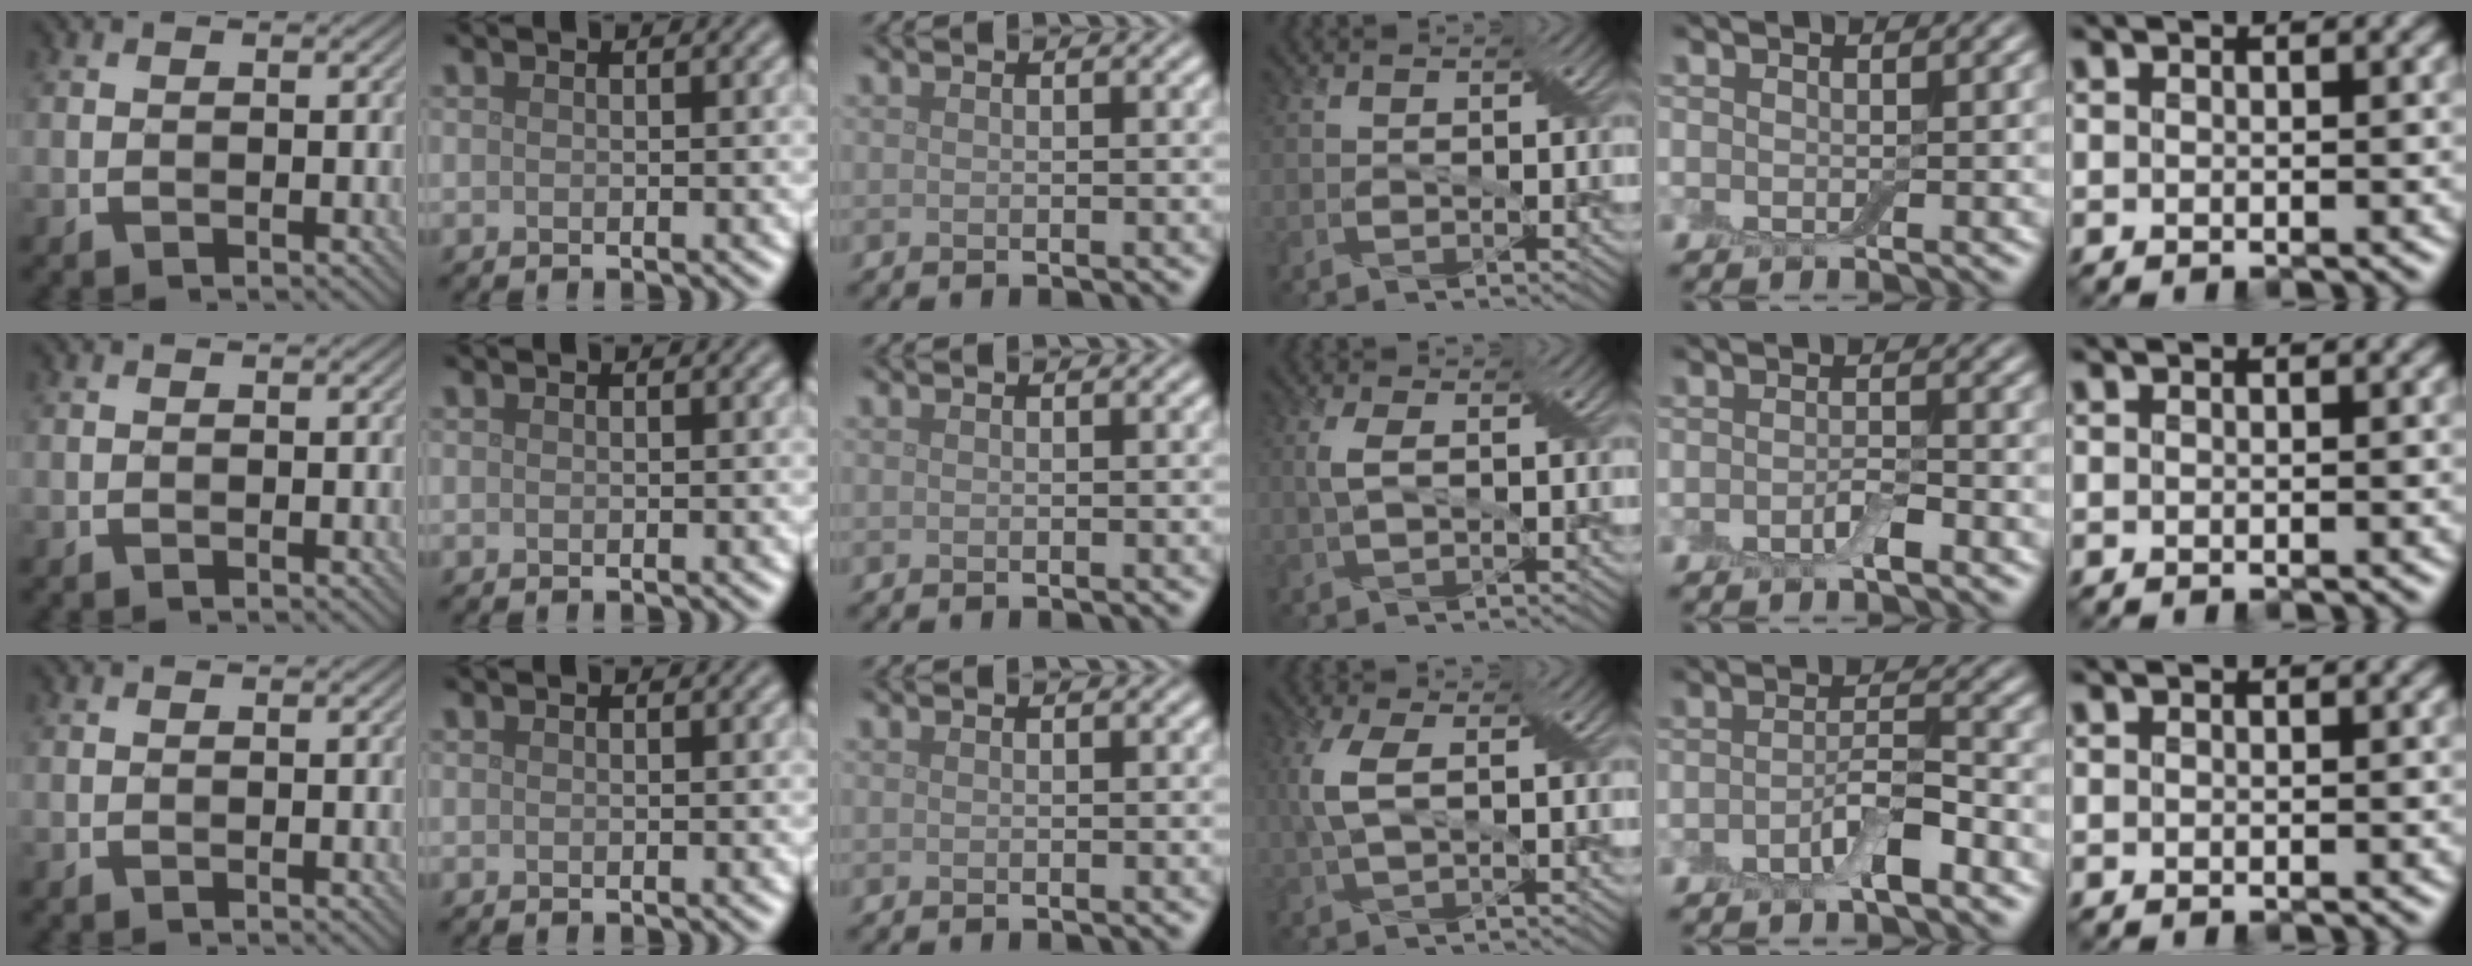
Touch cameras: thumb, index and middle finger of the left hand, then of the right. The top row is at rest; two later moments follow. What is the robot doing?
{"motion": "shake", "object": "box of matches"}